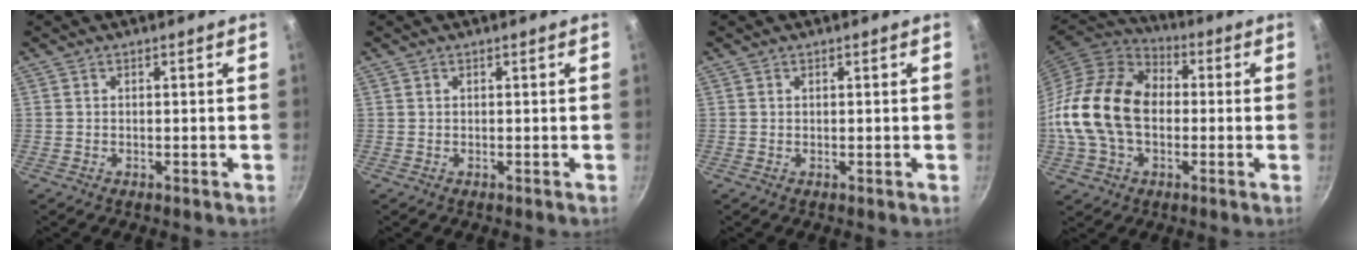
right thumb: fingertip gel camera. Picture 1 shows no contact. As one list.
[{"total": 0.0}, {"total": 0.0}, {"total": 19.4, "force": [-0.9, 13.6, 13.7], "torque": [-0.238, 0.032, -0.027]}]